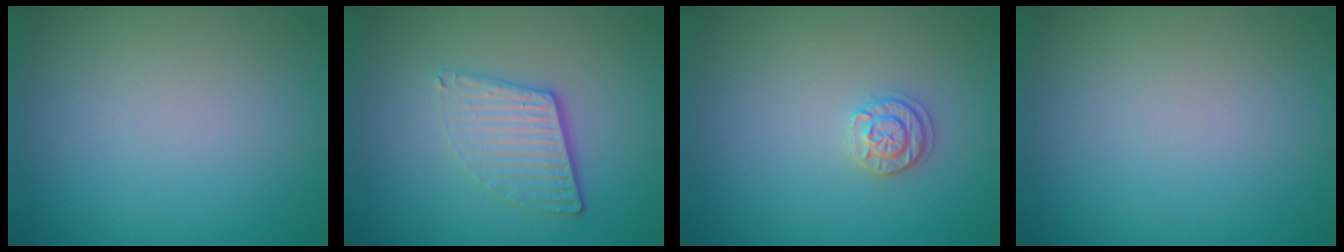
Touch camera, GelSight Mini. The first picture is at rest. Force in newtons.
{"total": 4.1, "press": 2.7, "slide": 3.1}
{"total": 1.7, "press": 1.6, "slide": 0.4}
{"total": 0.0}